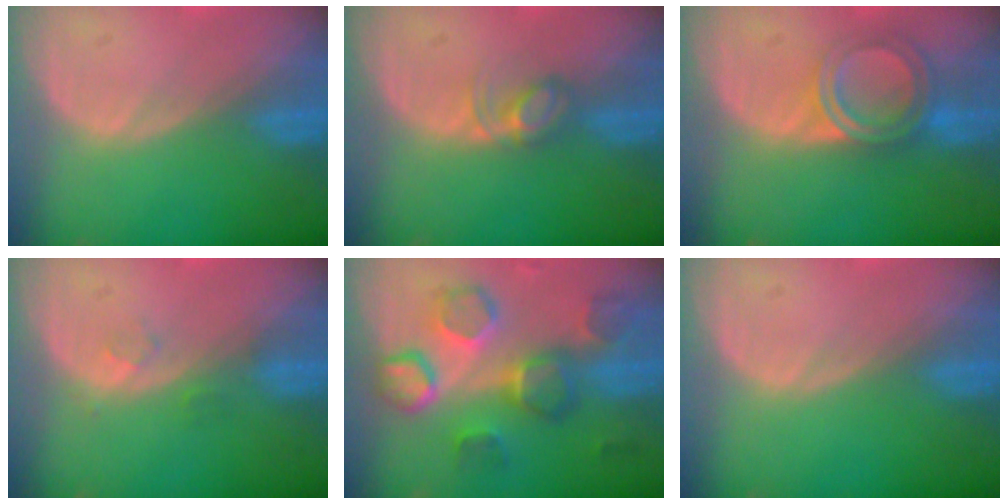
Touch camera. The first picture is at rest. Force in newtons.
{"total": 3.3, "press": 3.3, "slide": 0.2}
{"total": 6.3, "press": 5.4, "slide": 3.3}
{"total": 1.4, "press": 1.4, "slide": 0.1}
{"total": 9.0, "press": 9.0, "slide": 0.3}
{"total": 0.0}